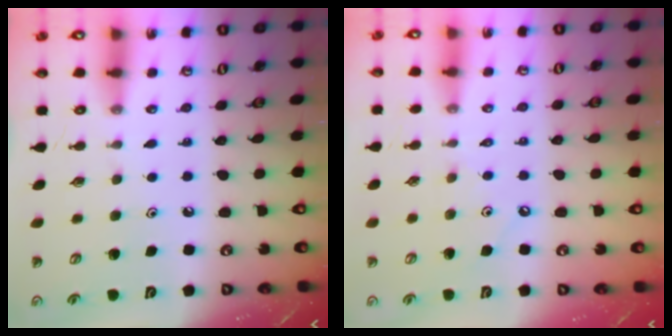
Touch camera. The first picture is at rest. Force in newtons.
{"total": 1.8, "press": 1.7, "slide": 0.4}